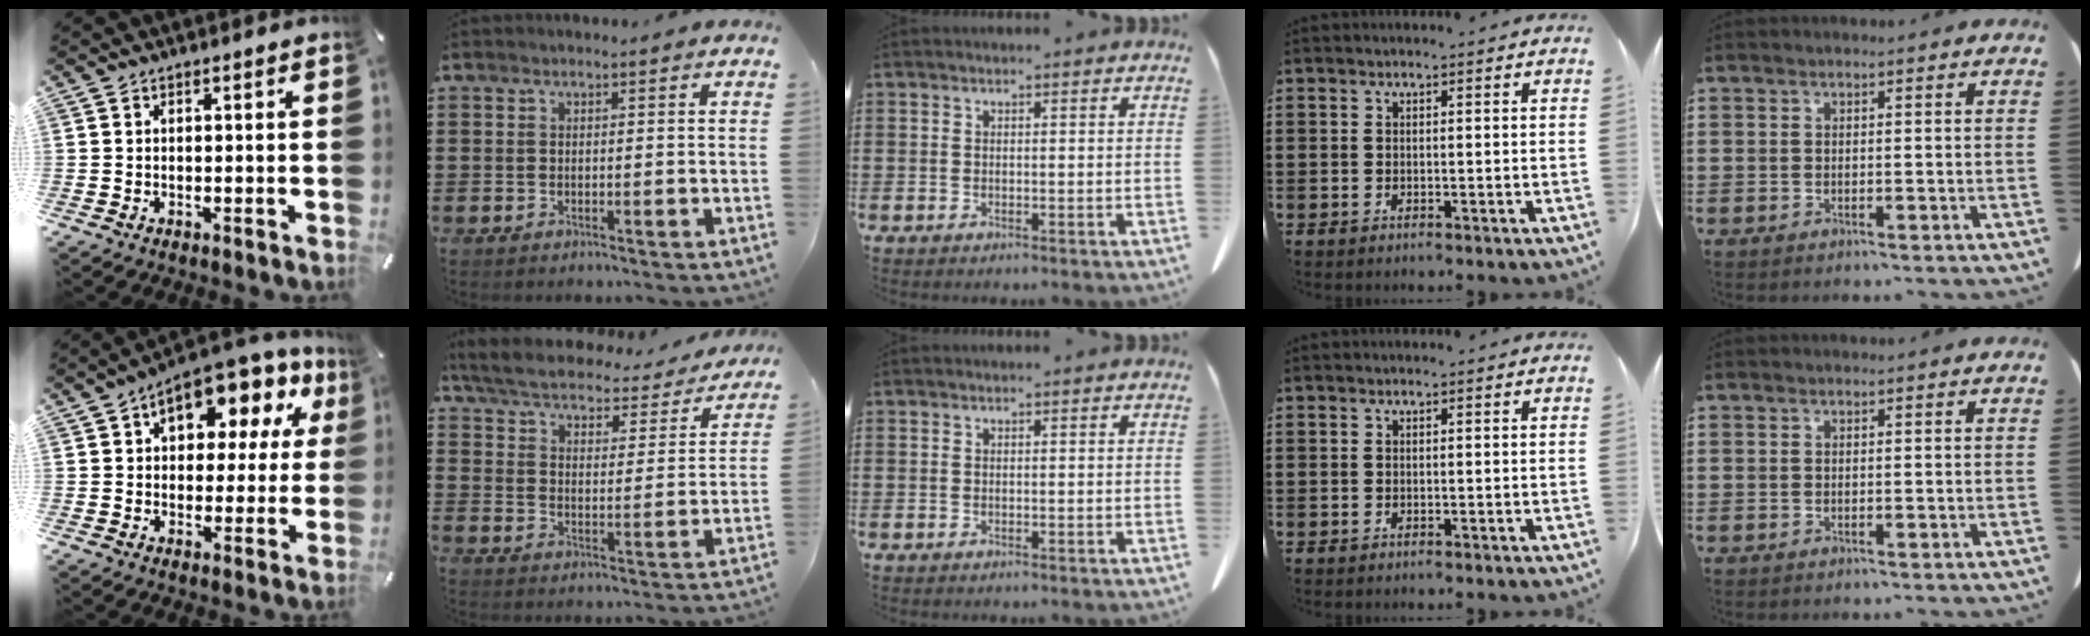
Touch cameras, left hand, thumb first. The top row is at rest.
{"thumb": {"total": 12.8, "force": [7.2, 7.1, 7.9], "torque": [-0.107, -0.052, 0.120]}, "index": {"total": 4.6, "force": [4.3, 0.7, 1.5], "torque": [-0.052, -0.028, 0.067]}}